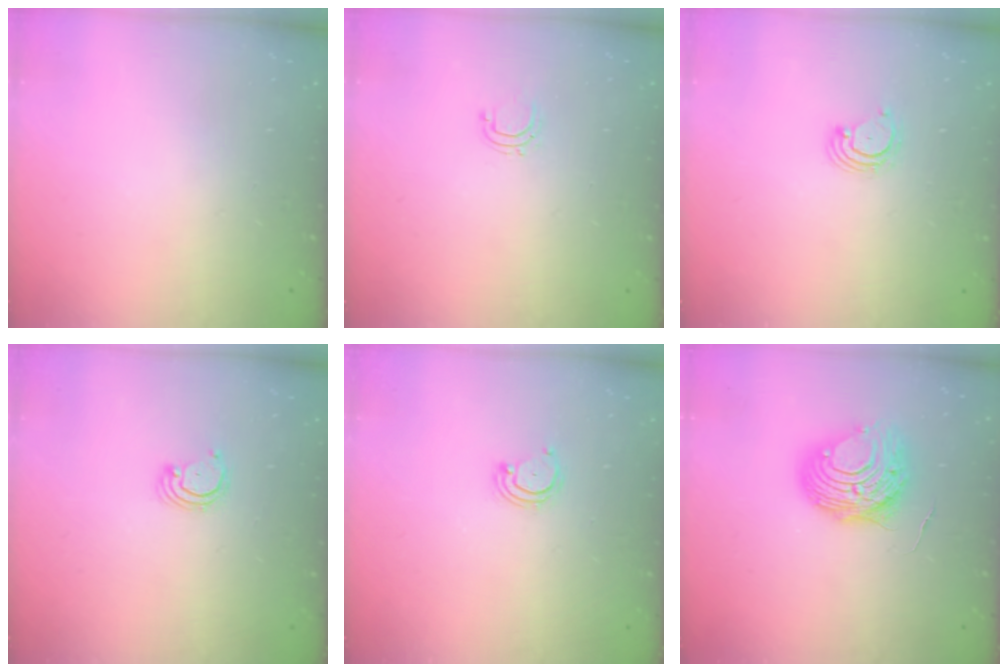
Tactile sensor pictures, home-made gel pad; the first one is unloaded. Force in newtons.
{"total": 3.8, "press": 3.8, "slide": 0.3}
{"total": 3.2, "press": 3.1, "slide": 0.4}
{"total": 2.8, "press": 2.8, "slide": 0.2}
{"total": 2.8, "press": 2.8, "slide": 0.3}
{"total": 11.1, "press": 11.1, "slide": 0.9}